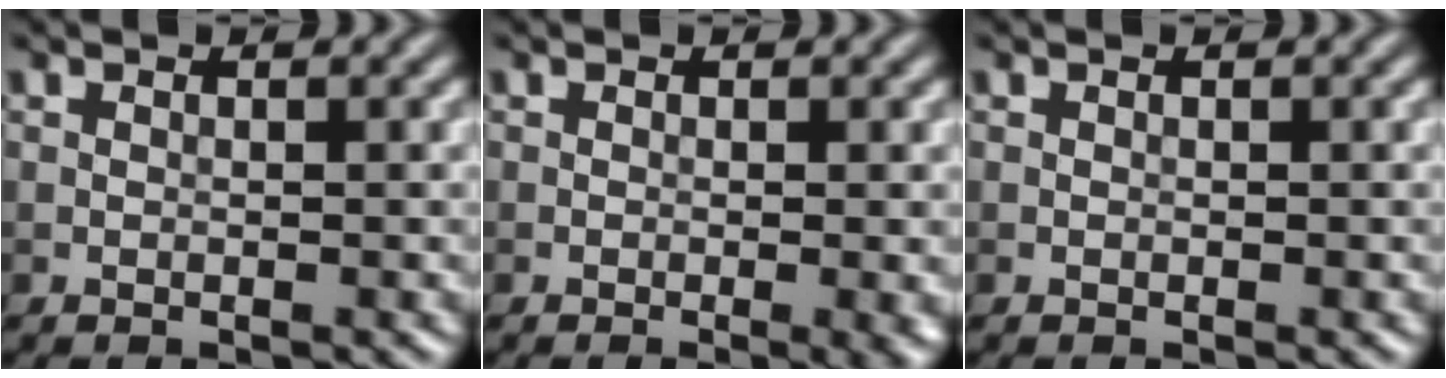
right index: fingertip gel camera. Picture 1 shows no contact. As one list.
[{"total": 1.8, "force": [-0.4, 0.3, 1.7], "torque": [-0.022, -0.005, -0.006]}, {"total": 0.0}]